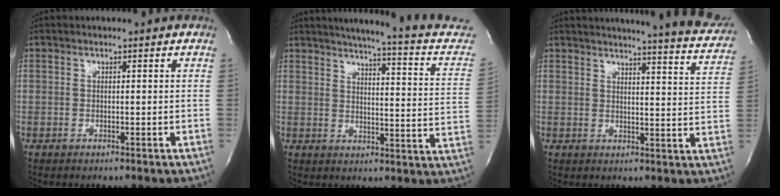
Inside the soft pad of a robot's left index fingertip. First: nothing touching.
{"total": 19.5, "force": [16.9, 1.4, 9.5], "torque": [-0.124, -0.050, 0.186]}
{"total": 18.9, "force": [17.7, 1.1, 6.5], "torque": [-0.081, -0.079, 0.189]}